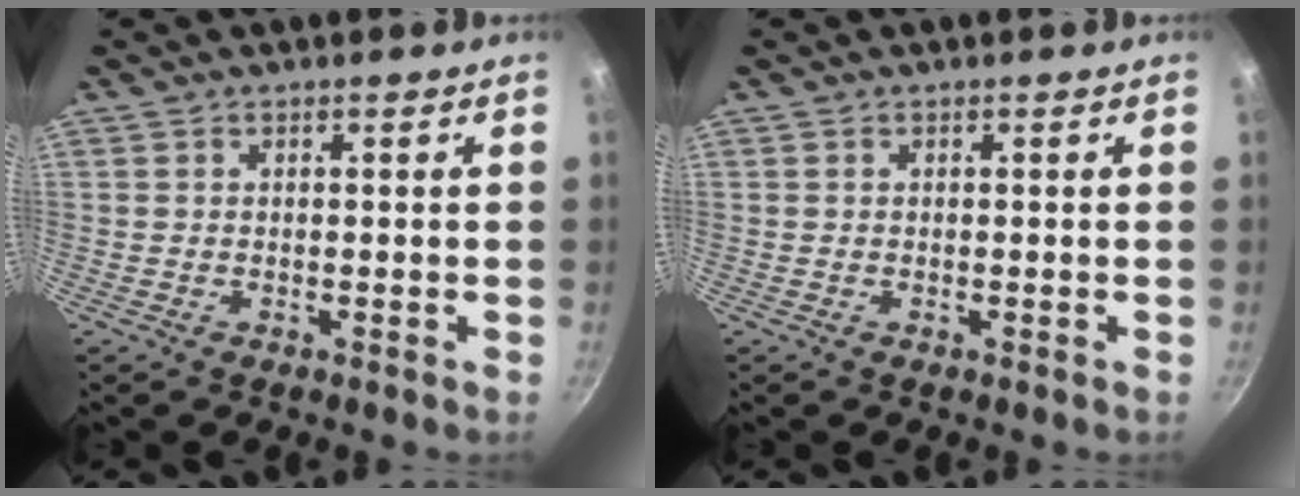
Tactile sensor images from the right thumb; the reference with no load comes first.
{"total": 0.0}